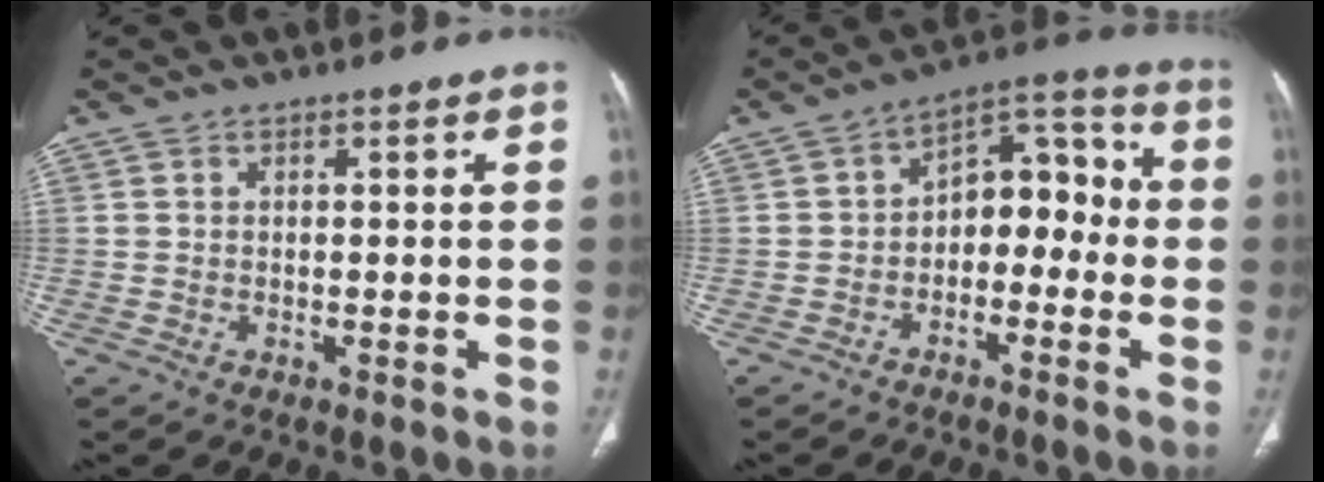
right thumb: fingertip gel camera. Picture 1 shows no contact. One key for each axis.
{"total": 10.5, "fx": -1.7, "fy": 6.9, "fz": 7.7, "tx": -0.067, "ty": 0.052, "tz": -0.042}